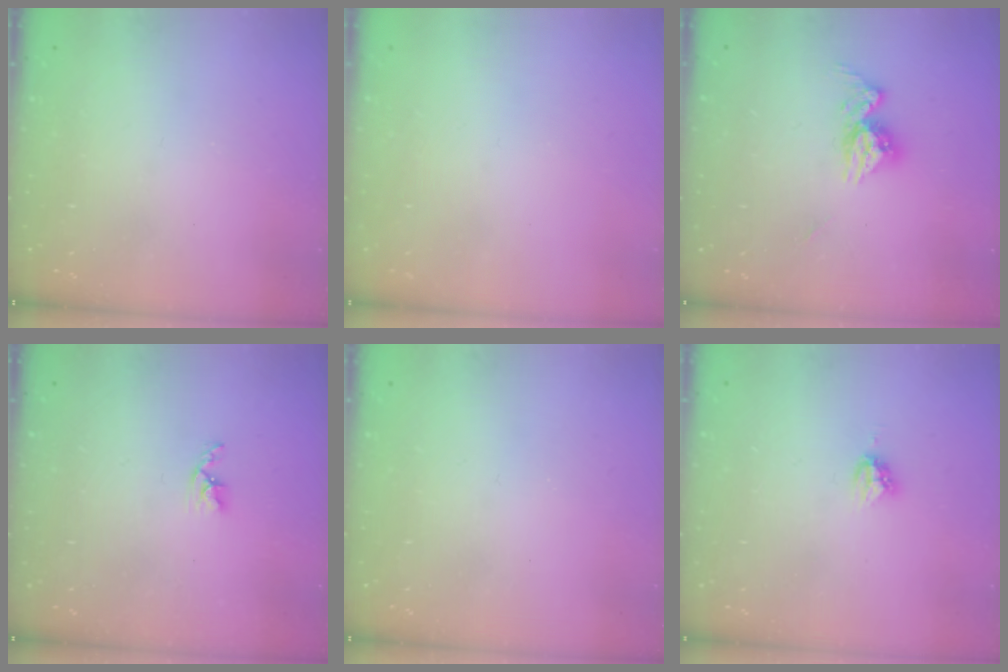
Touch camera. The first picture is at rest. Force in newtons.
{"total": 0.0}
{"total": 9.4, "press": 9.4, "slide": 0.8}
{"total": 3.3, "press": 3.2, "slide": 0.5}
{"total": 0.0}
{"total": 3.4, "press": 3.4, "slide": 0.4}